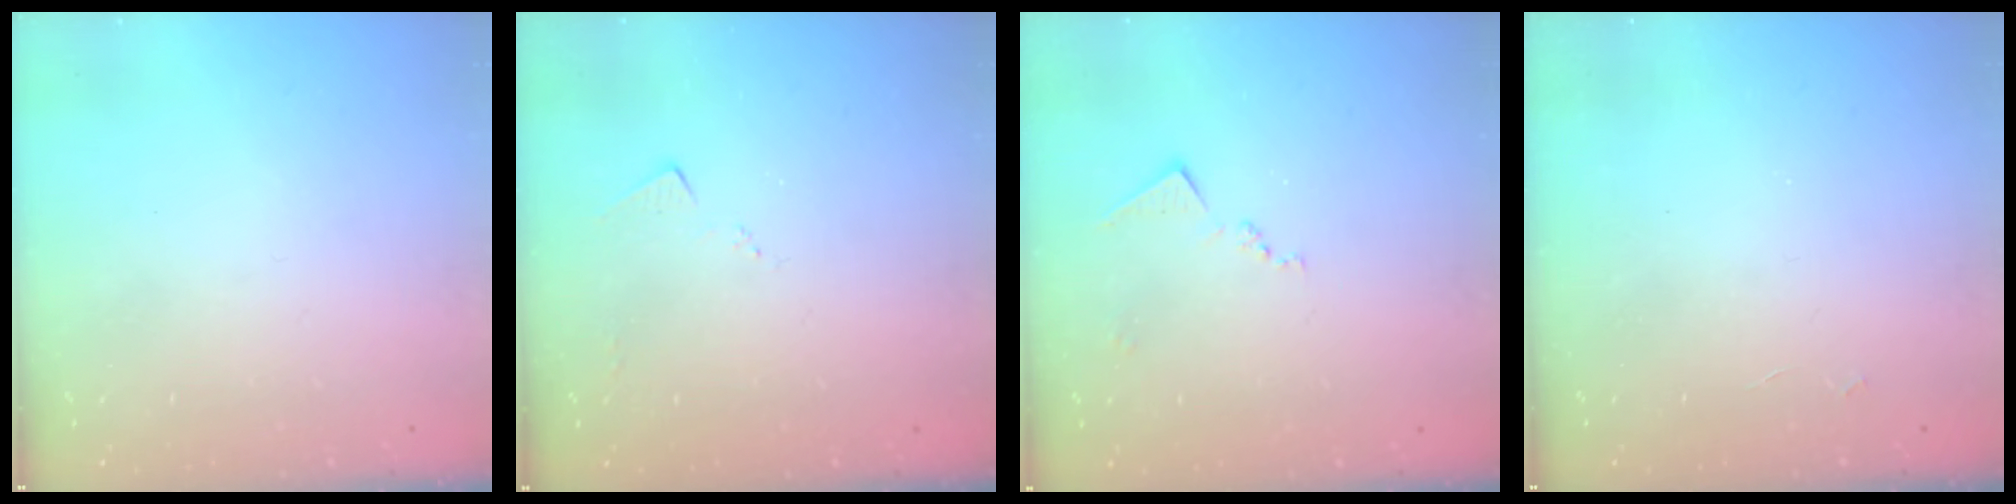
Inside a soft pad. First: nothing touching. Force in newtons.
{"total": 3.5, "press": 3.5, "slide": 0.4}
{"total": 8.9, "press": 8.9, "slide": 0.4}
{"total": 2.0, "press": 2.0, "slide": 0.4}